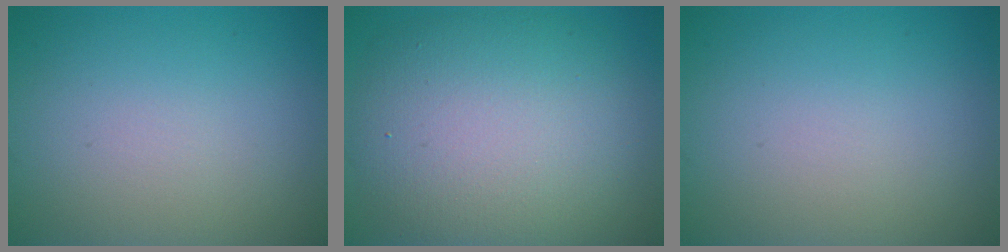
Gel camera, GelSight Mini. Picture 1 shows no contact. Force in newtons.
{"total": 10.7, "press": 10.7, "slide": 1.1}
{"total": 0.0}